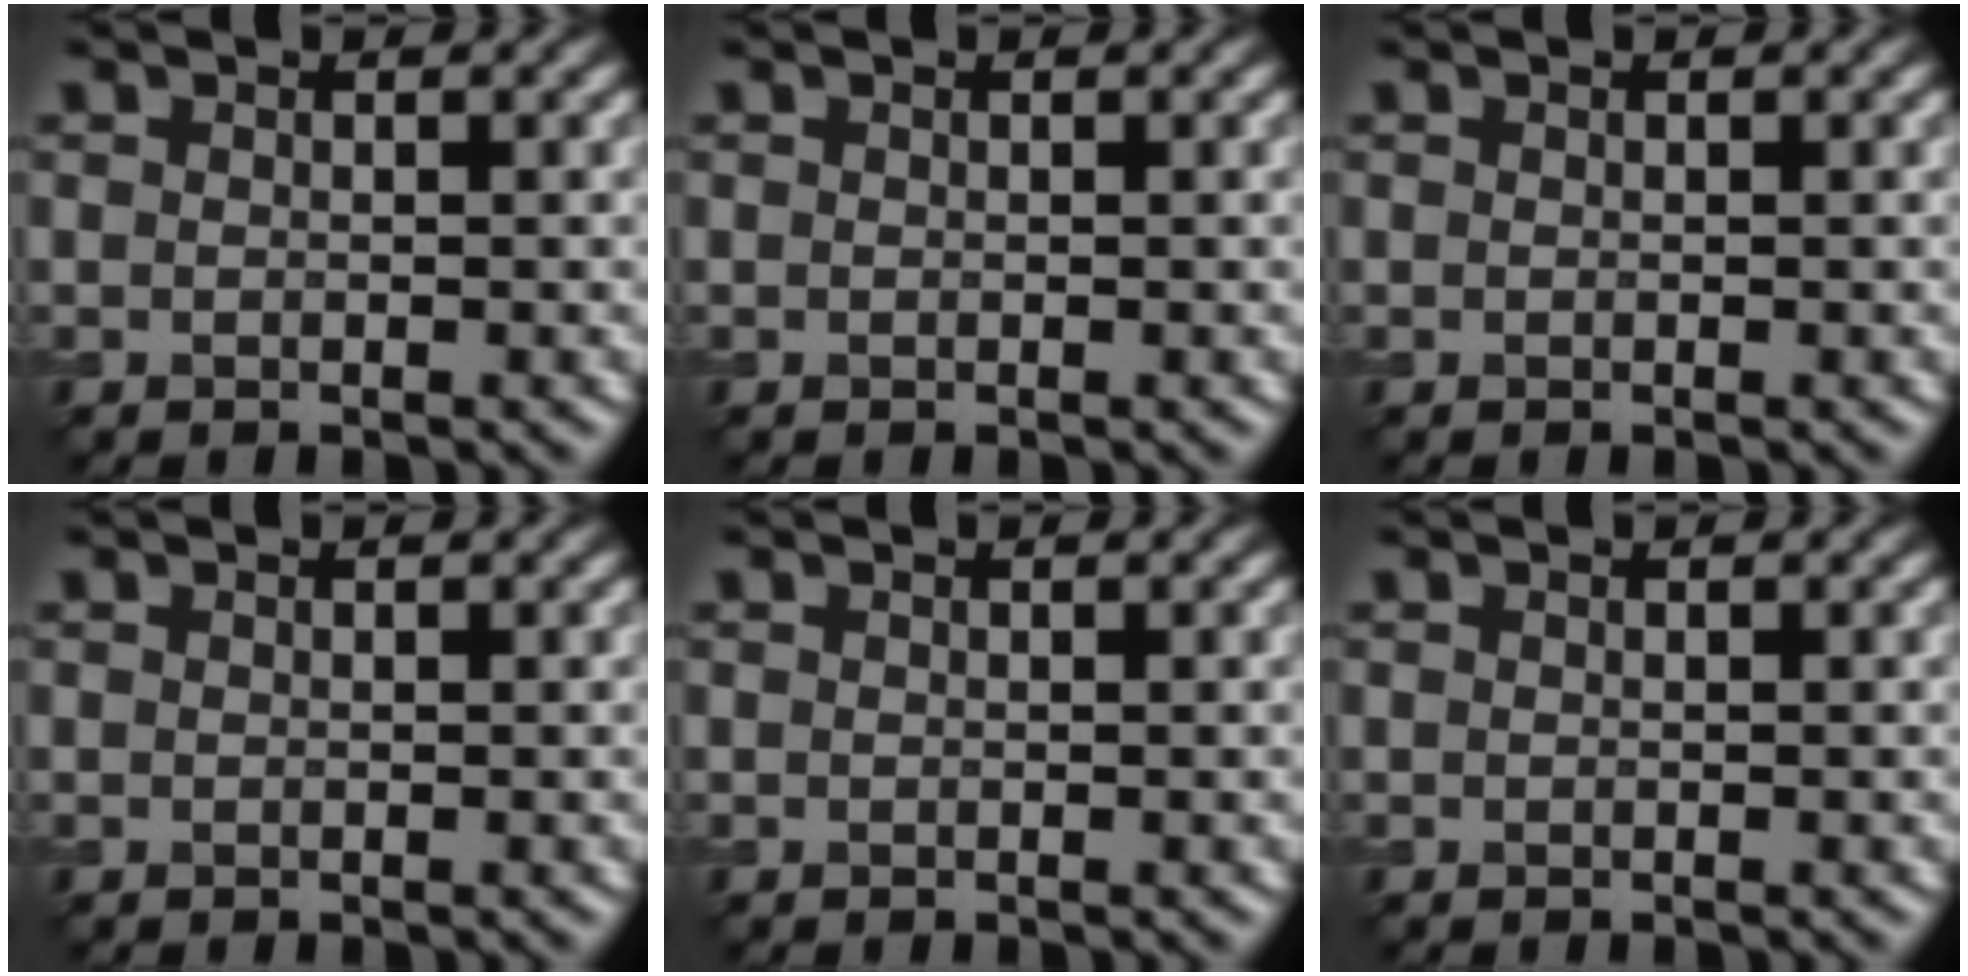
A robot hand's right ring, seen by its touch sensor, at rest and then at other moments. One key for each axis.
{"total": 0.0}
{"total": 0.0}
{"total": 0.0}
{"total": 0.0}
{"total": 0.0}